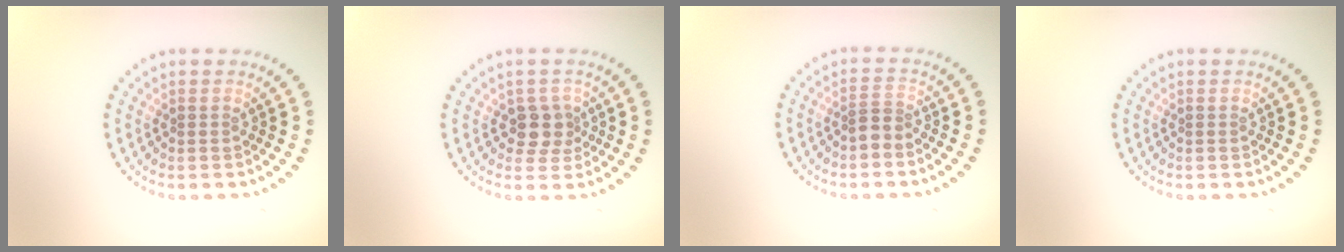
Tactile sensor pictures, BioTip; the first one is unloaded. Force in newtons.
{"total": 2.3, "press": 2.1, "slide": 1.1}
{"total": 1.5, "press": 1.1, "slide": 1.0}
{"total": 0.0}